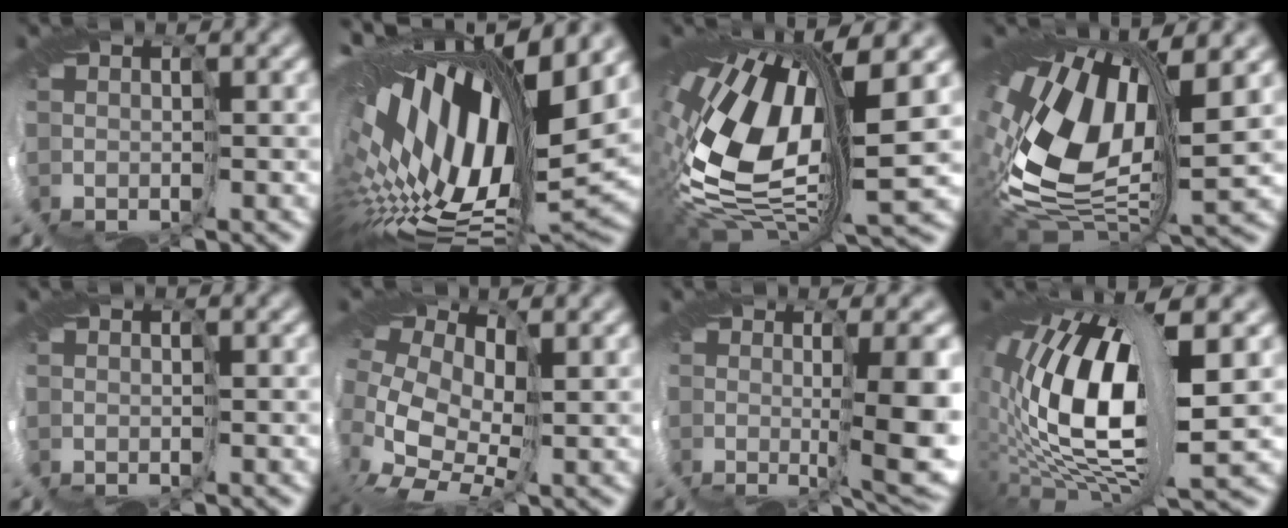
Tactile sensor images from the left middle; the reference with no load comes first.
{"total": 17.9, "force": [5.6, 7.2, 15.4], "torque": [-0.271, -0.010, 0.121]}
{"total": 15.5, "force": [1.6, 7.1, 13.6], "torque": [-0.292, -0.007, 0.041]}
{"total": 14.5, "force": [2.2, 7.8, 12.0], "torque": [-0.258, 0.005, 0.046]}
{"total": 0.0}
{"total": 8.2, "force": [-0.2, 5.7, 5.9], "torque": [-0.134, -0.015, 0.023]}
{"total": 5.9, "force": [0.0, 0.3, 5.9], "torque": [-0.081, 0.001, 0.009]}
{"total": 14.2, "force": [0.6, 5.8, 13.0], "torque": [-0.251, 0.014, 0.007]}